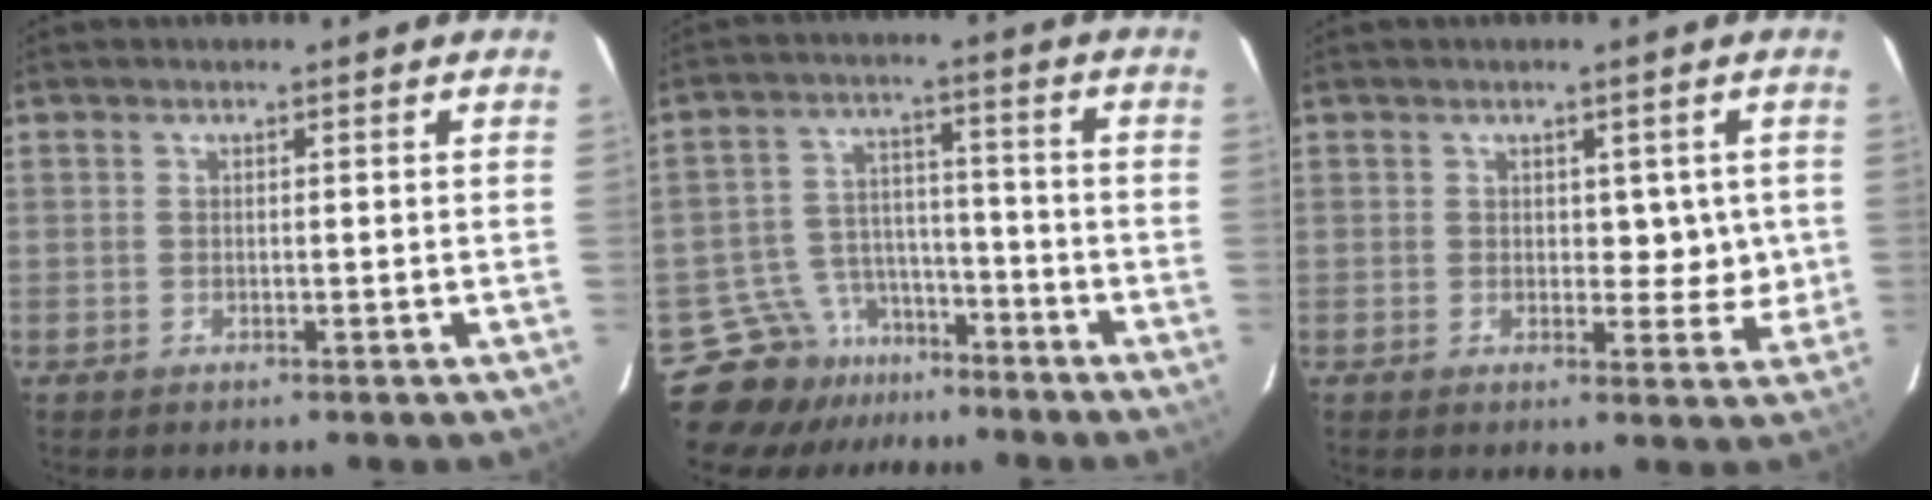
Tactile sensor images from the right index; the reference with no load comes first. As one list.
[{"total": 10.3, "force": [-7.9, 6.5, 0.6], "torque": [-0.011, 0.052, -0.125]}, {"total": 4.3, "force": [0.6, 2.7, 3.4], "torque": [-0.030, 0.004, 0.012]}]